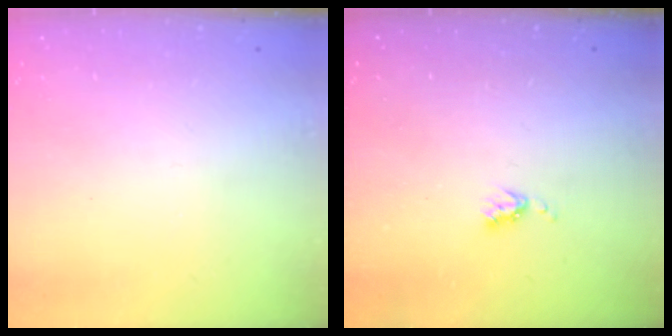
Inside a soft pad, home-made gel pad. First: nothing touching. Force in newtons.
{"total": 4.0, "press": 3.9, "slide": 0.6}